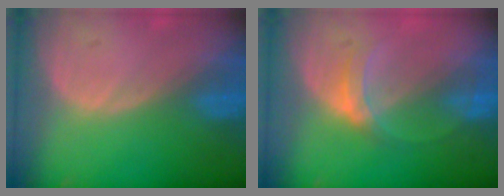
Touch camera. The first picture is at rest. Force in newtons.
{"total": 4.0, "press": 3.7, "slide": 1.6}